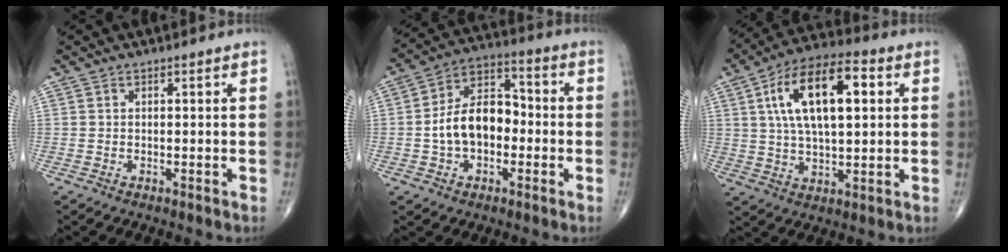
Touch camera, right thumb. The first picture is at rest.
{"total": 12.3, "force": [-1.7, 7.9, 9.2], "torque": [-0.140, 0.041, -0.041]}
{"total": 16.8, "force": [4.3, 7.4, 14.4], "torque": [-0.241, 0.012, 0.069]}